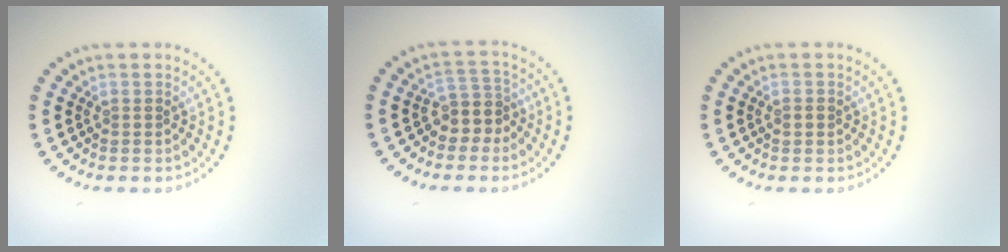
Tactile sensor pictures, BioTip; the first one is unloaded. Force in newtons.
{"total": 2.6, "press": 2.1, "slide": 1.6}
{"total": 1.1, "press": 1.1, "slide": 0.0}